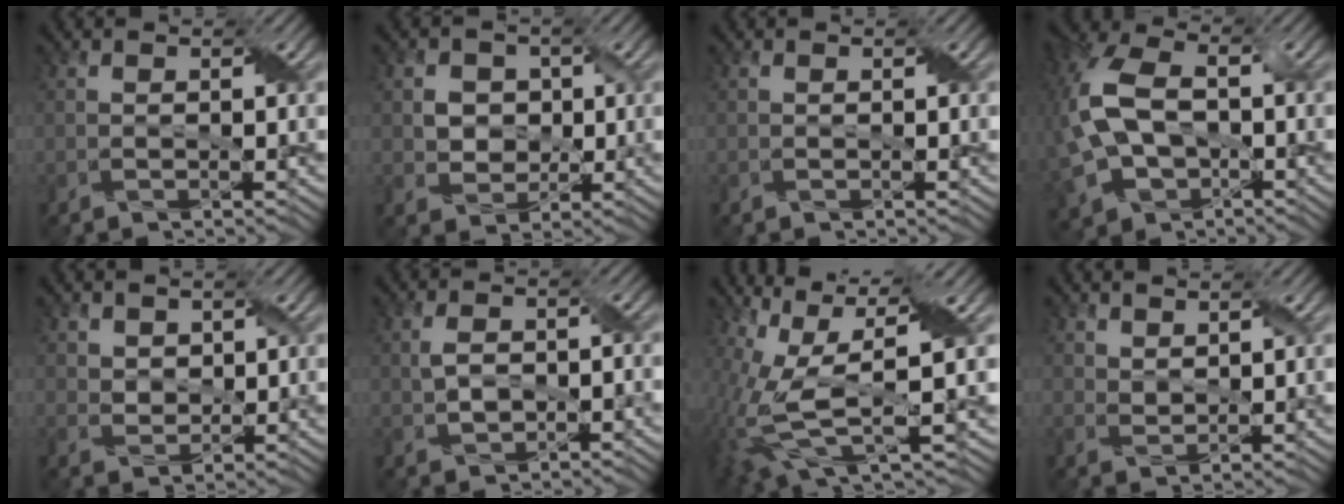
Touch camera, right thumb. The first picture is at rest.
{"total": 3.3, "force": [0.5, 3.2, 0.9], "torque": [-0.026, -0.002, 0.005]}
{"total": 0.0}
{"total": 14.0, "force": [-0.5, 9.3, 10.5], "torque": [-0.276, -0.012, -0.008]}
{"total": 2.0, "force": [1.4, 1.5, 0.3], "torque": [-0.011, -0.003, 0.029]}
{"total": 2.8, "force": [-0.3, 1.9, 2.1], "torque": [-0.046, 0.003, -0.003]}
{"total": 12.7, "force": [-0.6, 4.5, 11.8], "torque": [-0.280, -0.014, 0.010]}
{"total": 1.5, "force": [1.4, 0.5, 0.2], "torque": [-0.010, 0.000, 0.035]}